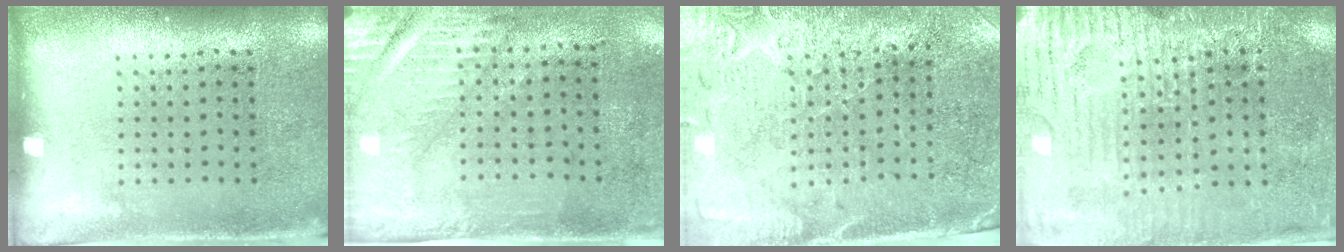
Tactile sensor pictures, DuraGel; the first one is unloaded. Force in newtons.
{"total": 3.0, "press": 2.5, "slide": 1.5}
{"total": 2.8, "press": 2.5, "slide": 1.1}
{"total": 3.5, "press": 3.4, "slide": 0.8}